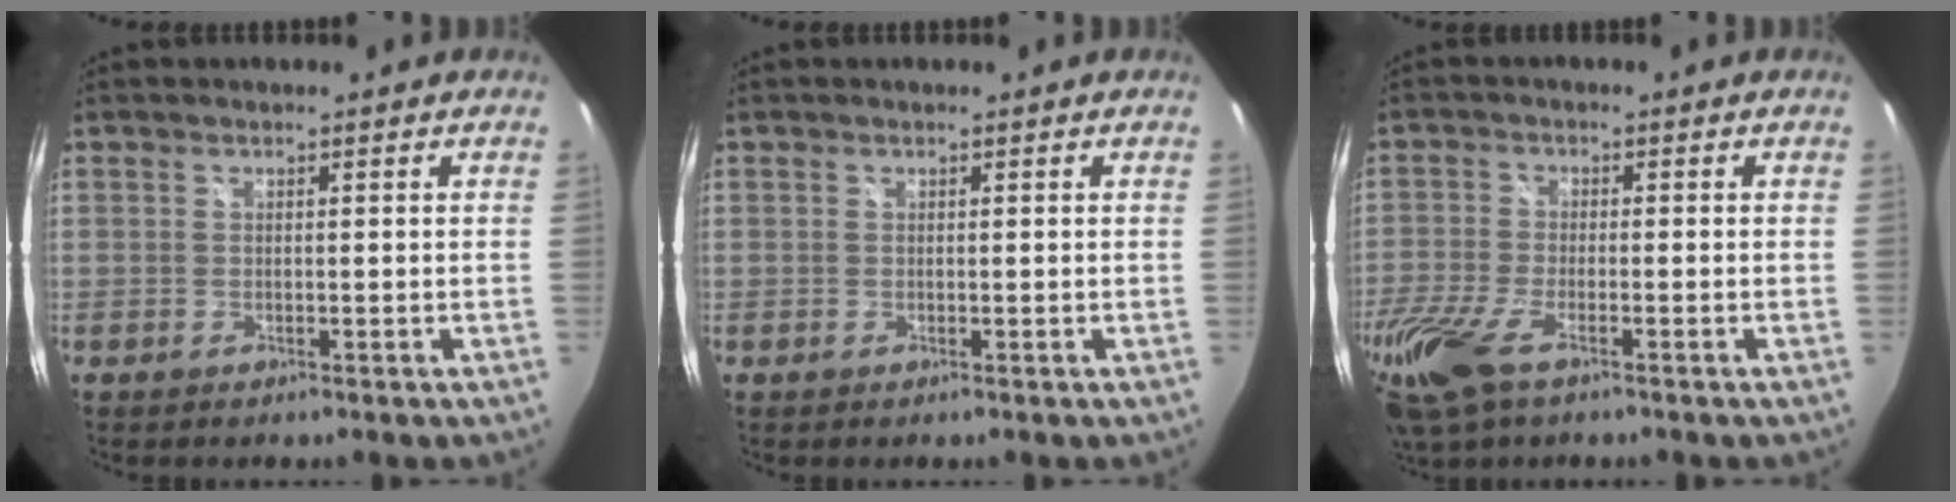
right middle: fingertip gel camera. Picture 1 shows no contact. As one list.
[{"total": 0.0}, {"total": 14.4, "force": [-8.5, 5.9, 10.0], "torque": [-0.242, -0.055, -0.165]}]